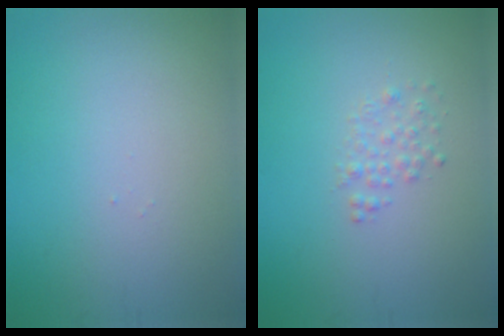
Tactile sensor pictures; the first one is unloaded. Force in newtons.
{"total": 1.3, "press": 1.3, "slide": 0.0}